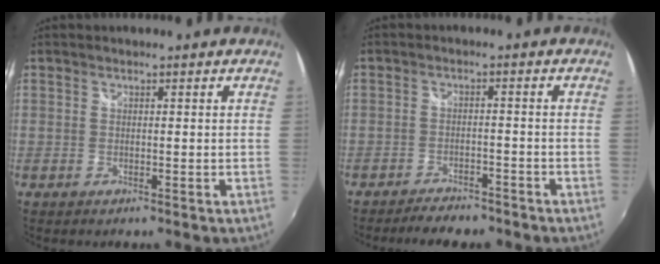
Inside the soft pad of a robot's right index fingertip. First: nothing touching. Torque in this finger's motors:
{"motor_torque": [0.34, -0.32, 0.20, 0.01]}